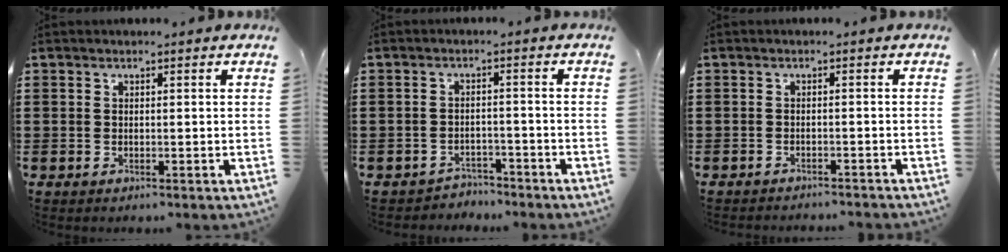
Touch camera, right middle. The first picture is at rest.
{"total": 2.6, "force": [-2.5, 0.5, -0.2], "torque": [-0.006, 0.000, -0.055]}
{"total": 1.2, "force": [-1.2, -0.1, 0.2], "torque": [-0.004, 0.001, -0.024]}